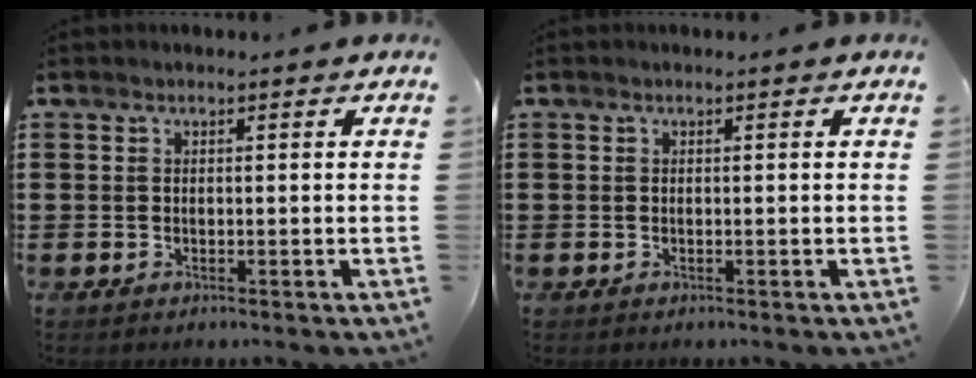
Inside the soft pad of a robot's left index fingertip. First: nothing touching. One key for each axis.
{"total": 0.0}